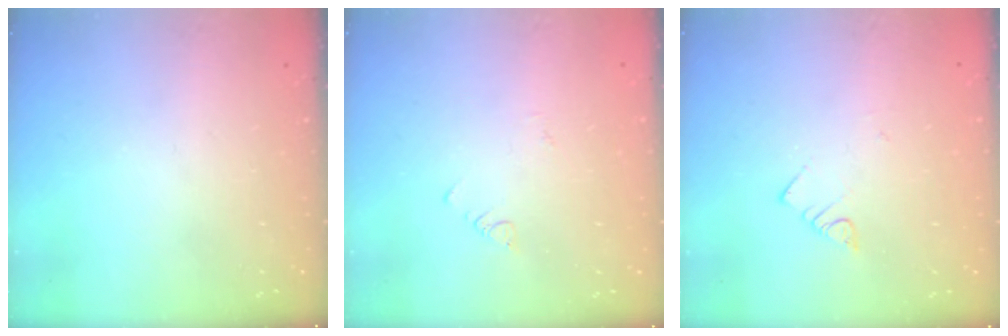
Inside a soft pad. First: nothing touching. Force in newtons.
{"total": 1.1, "press": 1.1, "slide": 0.3}
{"total": 2.9, "press": 2.9, "slide": 0.2}